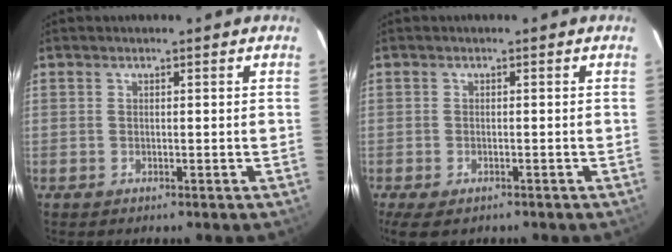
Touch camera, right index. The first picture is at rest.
{"total": 5.2, "force": [-3.4, 2.3, 3.1], "torque": [-0.072, -0.021, -0.056]}